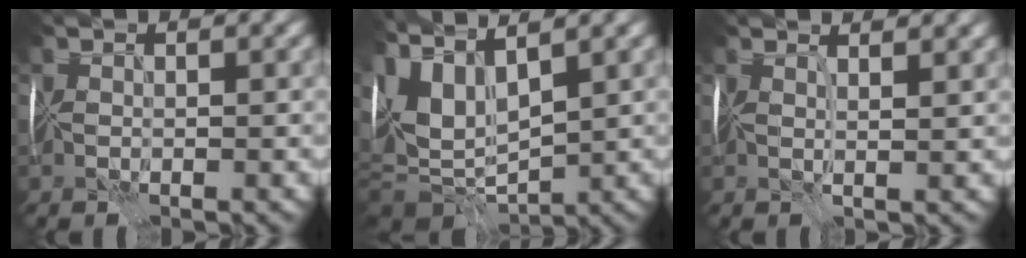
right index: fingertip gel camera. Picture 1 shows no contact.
{"total": 9.9, "force": [1.5, 5.0, 8.4], "torque": [-0.186, 0.002, 0.040]}
{"total": 2.8, "force": [2.1, 0.1, 1.8], "torque": [-0.017, 0.008, 0.012]}